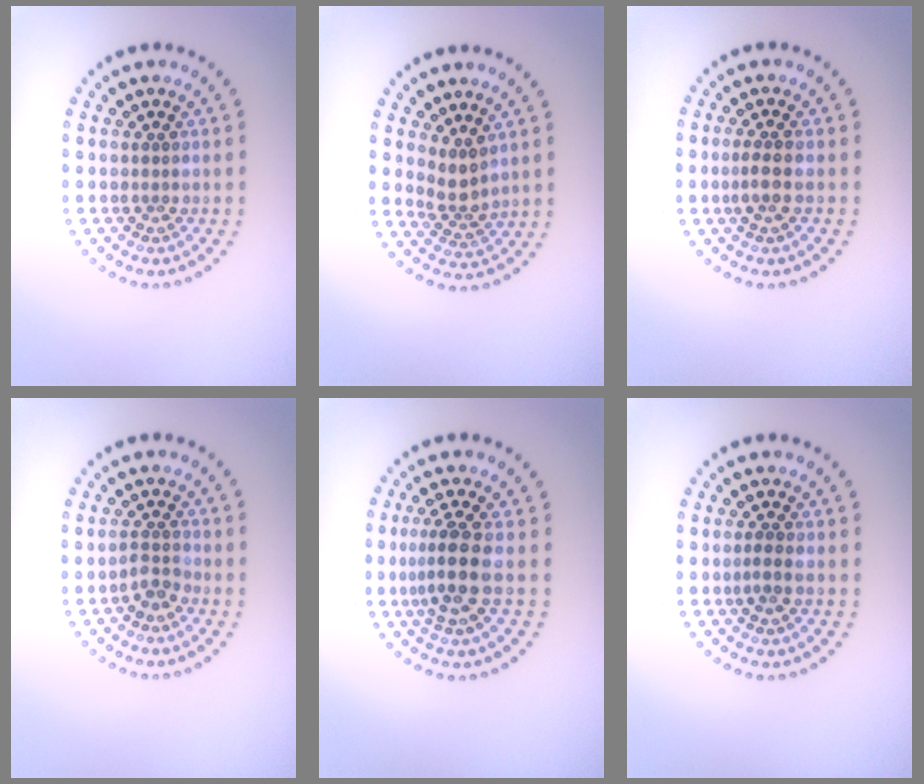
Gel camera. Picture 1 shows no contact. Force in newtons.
{"total": 2.3, "press": 1.7, "slide": 1.6}
{"total": 1.6, "press": 1.4, "slide": 0.8}
{"total": 1.7, "press": 1.3, "slide": 1.1}
{"total": 3.5, "press": 2.8, "slide": 2.0}
{"total": 0.8, "press": 0.6, "slide": 0.6}